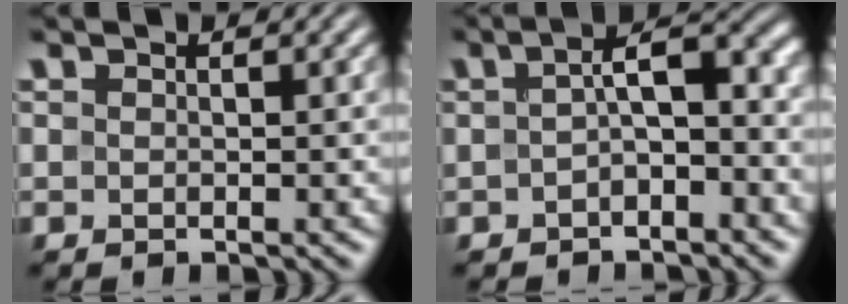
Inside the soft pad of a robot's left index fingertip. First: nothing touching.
{"total": 4.2, "force": [-0.6, 1.7, 3.8], "torque": [-0.059, 0.009, -0.015]}